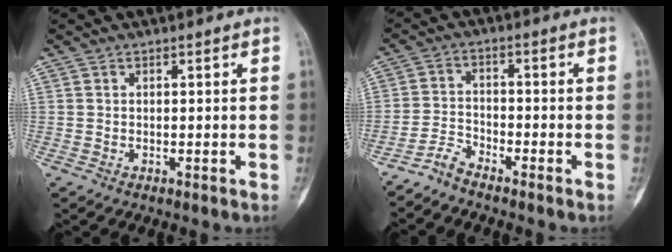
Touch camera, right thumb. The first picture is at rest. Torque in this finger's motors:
{"motor_torque": [-0.32, -0.35, -0.46, -0.04, -0.01]}